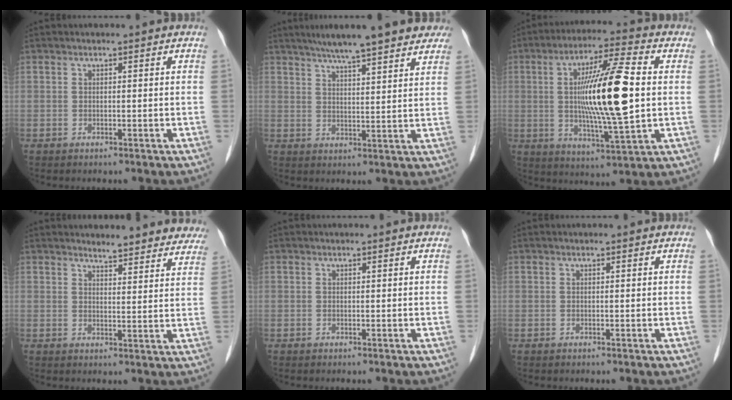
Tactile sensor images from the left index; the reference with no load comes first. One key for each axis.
{"total": 14.4, "fx": 12.0, "fy": 2.2, "fz": 7.8, "tx": -0.113, "ty": 0.024, "tz": 0.159}
{"total": 15.5, "fx": 0.9, "fy": 1.4, "fz": 15.4, "tx": -0.279, "ty": -0.004, "tz": 0.011}
{"total": 10.9, "fx": 10.3, "fy": 2.3, "fz": 2.5, "tx": -0.002, "ty": -0.014, "tz": 0.100}
{"total": 0.0}
{"total": 0.0}